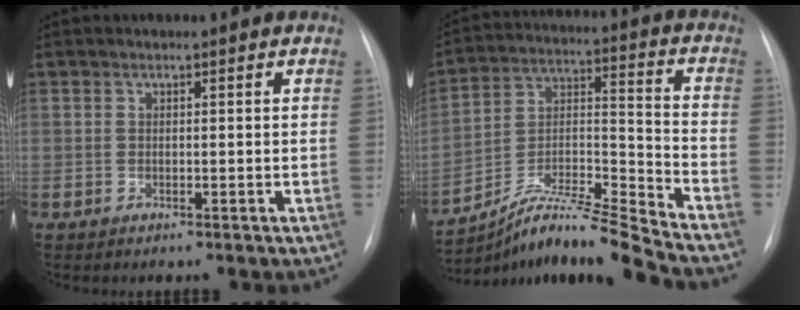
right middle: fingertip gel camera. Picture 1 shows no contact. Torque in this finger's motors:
{"motor_torque": [0.58, -1.35, -0.09, 0.01]}